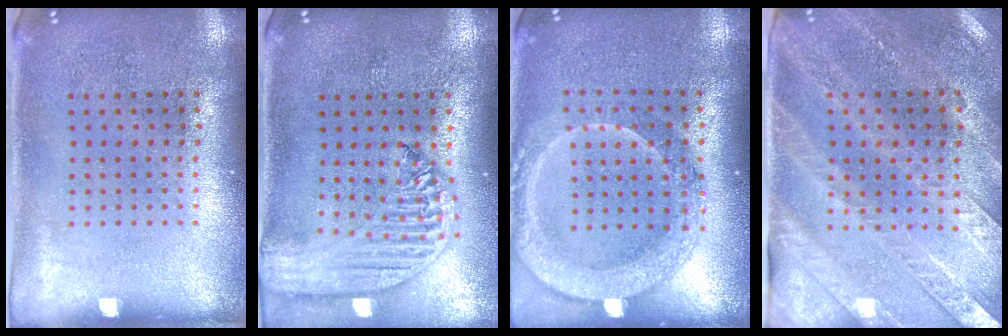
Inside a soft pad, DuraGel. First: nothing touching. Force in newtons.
{"total": 2.5, "press": 2.1, "slide": 1.3}
{"total": 2.0, "press": 1.8, "slide": 0.7}
{"total": 2.9, "press": 2.7, "slide": 1.1}